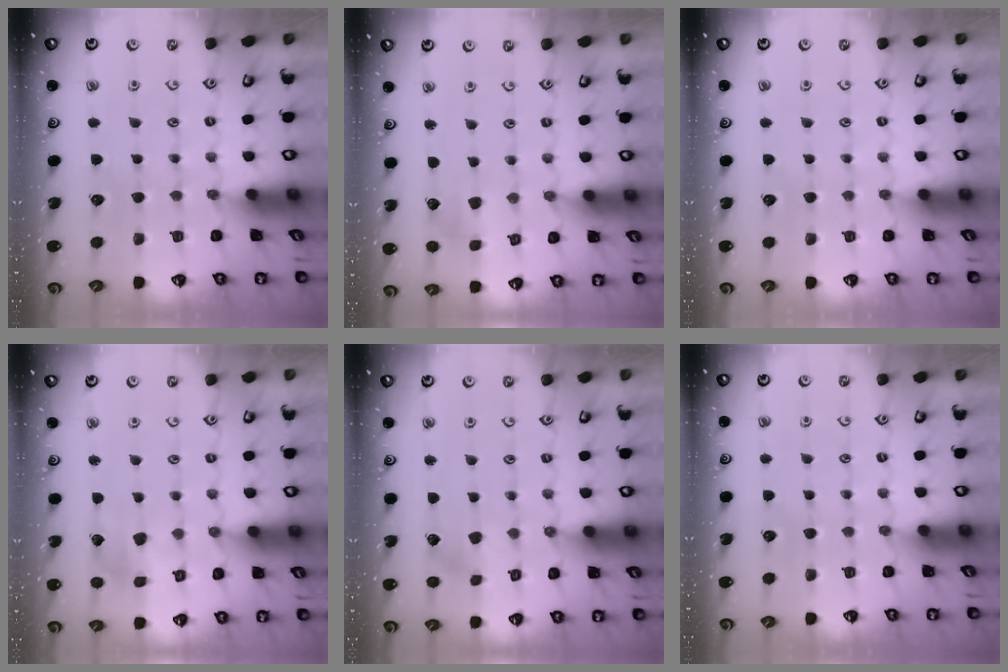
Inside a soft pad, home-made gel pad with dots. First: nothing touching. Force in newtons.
{"total": 2.8, "press": 2.7, "slide": 0.6}
{"total": 0.0}
{"total": 5.6, "press": 5.6, "slide": 0.6}
{"total": 3.0, "press": 3.0, "slide": 0.6}
{"total": 0.0}